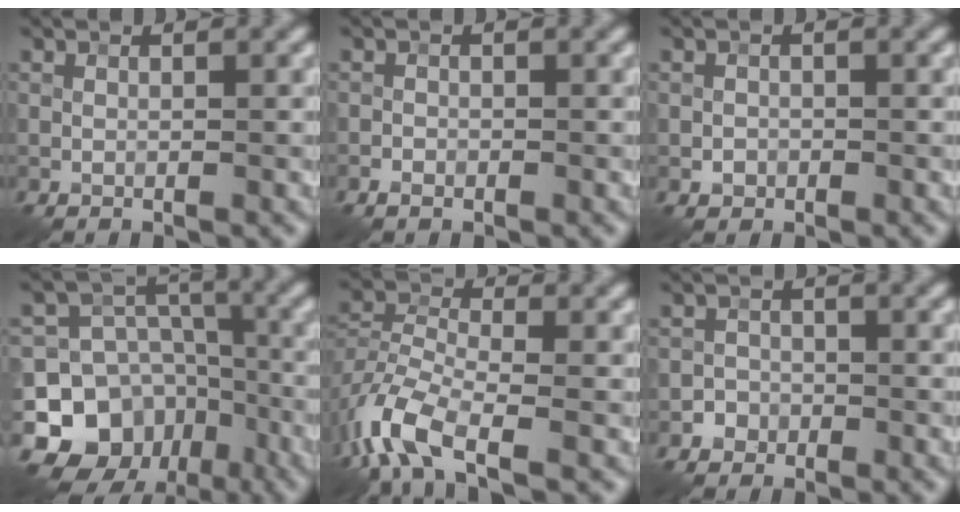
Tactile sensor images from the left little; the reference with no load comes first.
{"total": 1.0, "force": [-0.6, 0.6, 0.4], "torque": [-0.006, 0.001, -0.013]}
{"total": 0.8, "force": [-0.4, 0.7, 0.2], "torque": [0.003, 0.000, -0.008]}
{"total": 14.2, "force": [-7.8, 11.1, 4.1], "torque": [-0.086, -0.009, -0.138]}
{"total": 7.6, "force": [-4.4, 3.3, 5.2], "torque": [-0.121, -0.003, -0.100]}
{"total": 1.4, "force": [-0.8, 1.2, -0.1], "torque": [0.015, 0.008, -0.016]}